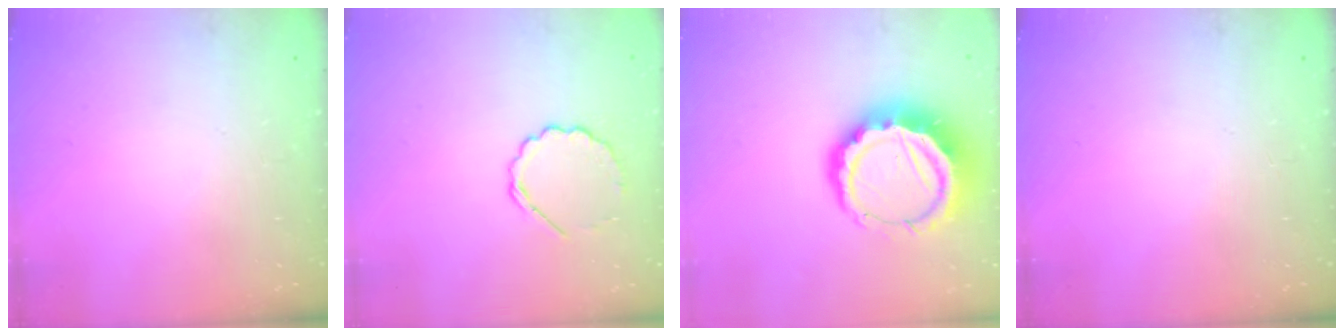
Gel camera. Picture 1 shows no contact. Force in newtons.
{"total": 6.6, "press": 6.3, "slide": 1.9}
{"total": 13.1, "press": 12.8, "slide": 2.7}
{"total": 0.0}